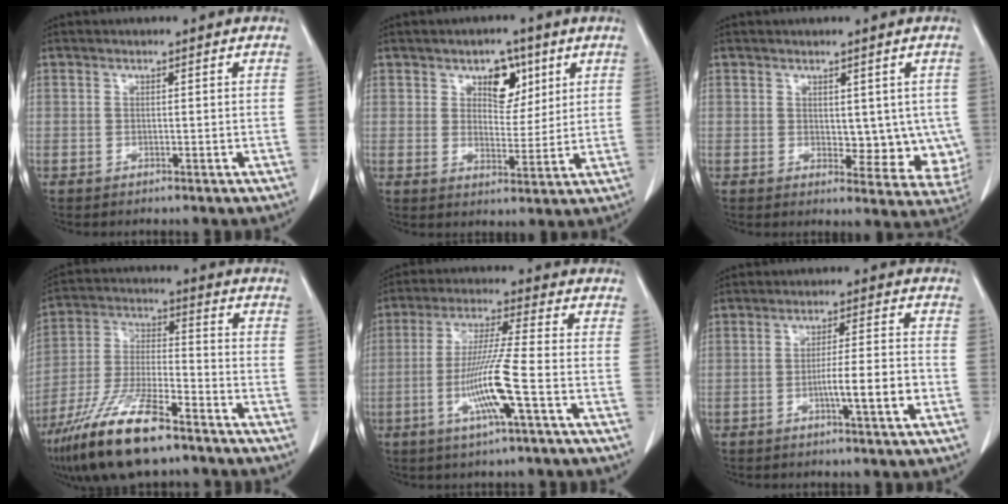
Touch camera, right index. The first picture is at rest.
{"total": 6.0, "force": [3.1, 3.7, 3.6], "torque": [-0.047, 0.008, 0.049]}
{"total": 7.5, "force": [0.6, 4.2, 6.1], "torque": [-0.051, -0.012, 0.015]}
{"total": 15.8, "force": [-10.8, 3.5, 11.1], "torque": [-0.234, -0.023, -0.198]}
{"total": 10.4, "force": [-3.3, -0.7, 9.8], "torque": [-0.195, -0.012, -0.065]}
{"total": 7.1, "force": [-2.3, 0.0, 6.7], "torque": [-0.106, 0.001, -0.037]}